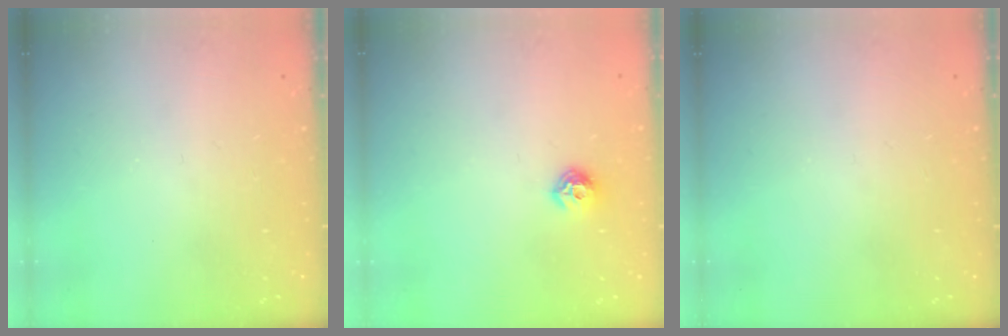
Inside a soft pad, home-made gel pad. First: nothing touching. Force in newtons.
{"total": 6.8, "press": 6.8, "slide": 0.3}
{"total": 0.0}